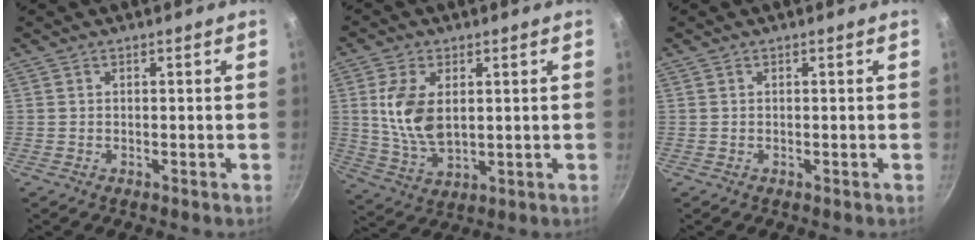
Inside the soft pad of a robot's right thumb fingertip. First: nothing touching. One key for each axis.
{"total": 10.5, "fx": 1.9, "fy": 6.0, "fz": 8.4, "tx": -0.164, "ty": -0.017, "tz": 0.043}
{"total": 0.0}